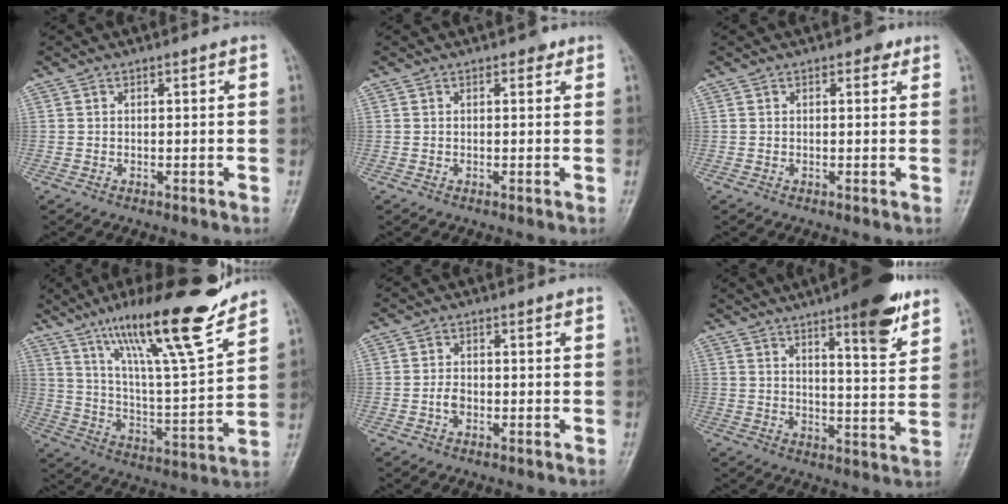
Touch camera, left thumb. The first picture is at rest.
{"total": 1.3, "force": [0.7, 0.9, 0.7], "torque": [0.001, 0.000, 0.004]}
{"total": 1.6, "force": [0.8, 1.0, 0.9], "torque": [0.000, 0.000, 0.006]}
{"total": 20.9, "force": [15.0, 2.5, 14.3], "torque": [-0.210, -0.074, 0.254]}
{"total": 2.3, "force": [-0.8, 1.6, 1.5], "torque": [-0.024, 0.010, -0.017]}
{"total": 12.7, "force": [7.8, 2.7, 9.6], "torque": [-0.114, -0.042, 0.107]}